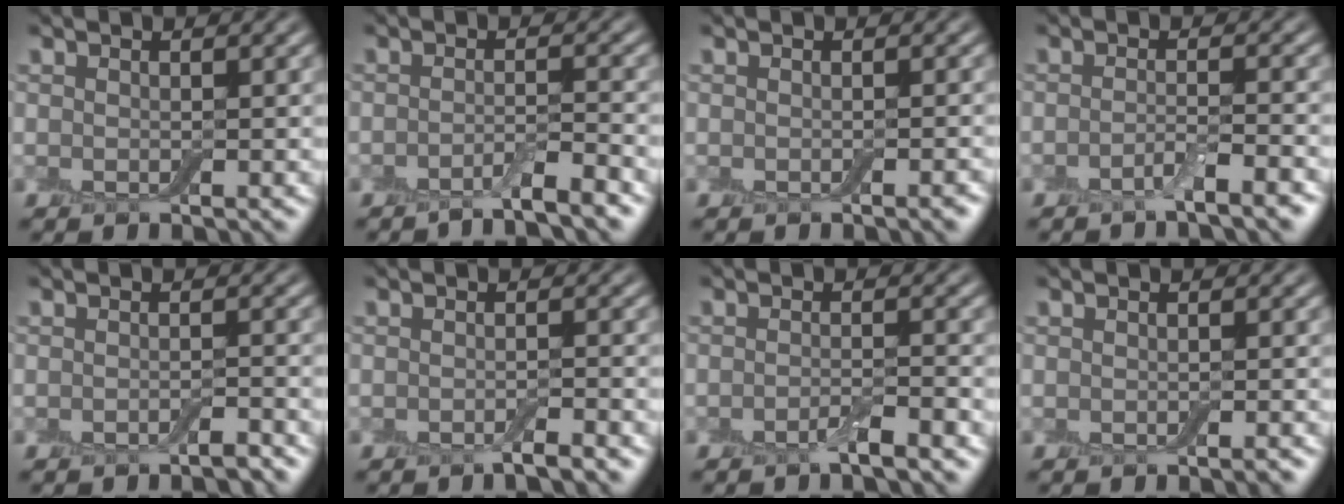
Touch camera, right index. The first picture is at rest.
{"total": 2.6, "force": [-1.9, 0.3, 1.7], "torque": [-0.021, 0.003, -0.043]}
{"total": 0.9, "force": [-0.4, 0.2, 0.8], "torque": [-0.007, 0.001, -0.006]}
{"total": 2.3, "force": [-1.4, 0.4, 1.8], "torque": [-0.029, 0.001, -0.034]}
{"total": 1.3, "force": [-1.0, 0.1, 0.8], "torque": [-0.011, 0.000, -0.019]}
{"total": 1.6, "force": [-1.1, 0.2, 1.1], "torque": [-0.012, 0.000, -0.020]}
{"total": 1.9, "force": [-1.2, 0.2, 1.4], "torque": [-0.024, 0.002, -0.025]}
{"total": 0.7, "force": [-0.4, 0.0, 0.5], "torque": [-0.006, 0.000, -0.006]}